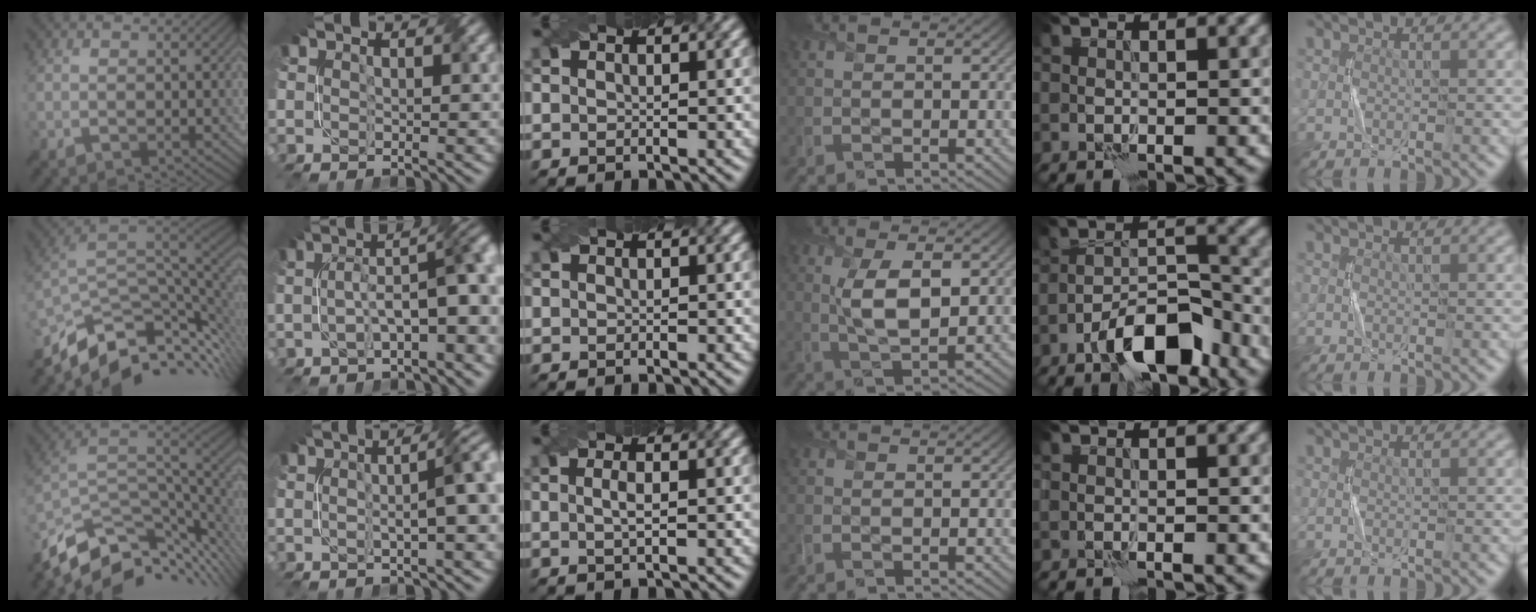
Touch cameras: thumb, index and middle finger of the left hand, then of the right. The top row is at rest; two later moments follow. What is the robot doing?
{"motion": "twist", "object": "screw"}